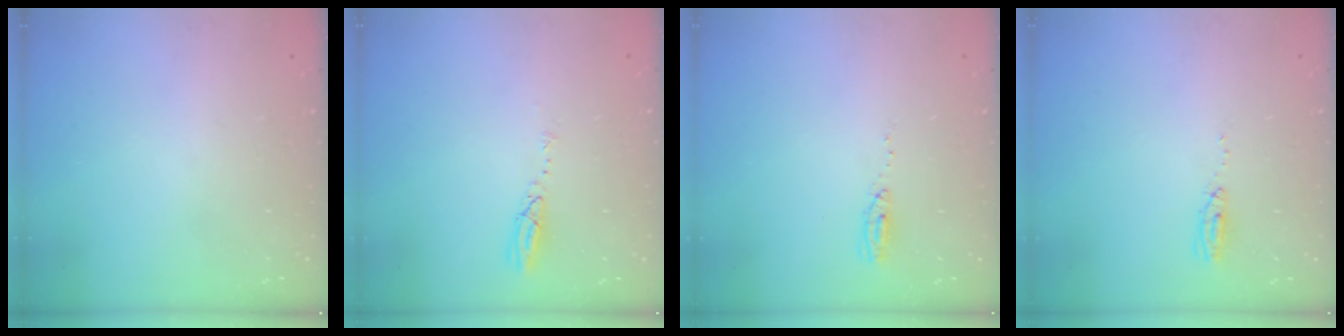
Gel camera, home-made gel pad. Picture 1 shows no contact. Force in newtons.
{"total": 3.7, "press": 3.7, "slide": 0.1}
{"total": 4.0, "press": 3.9, "slide": 1.2}
{"total": 3.6, "press": 3.3, "slide": 1.5}